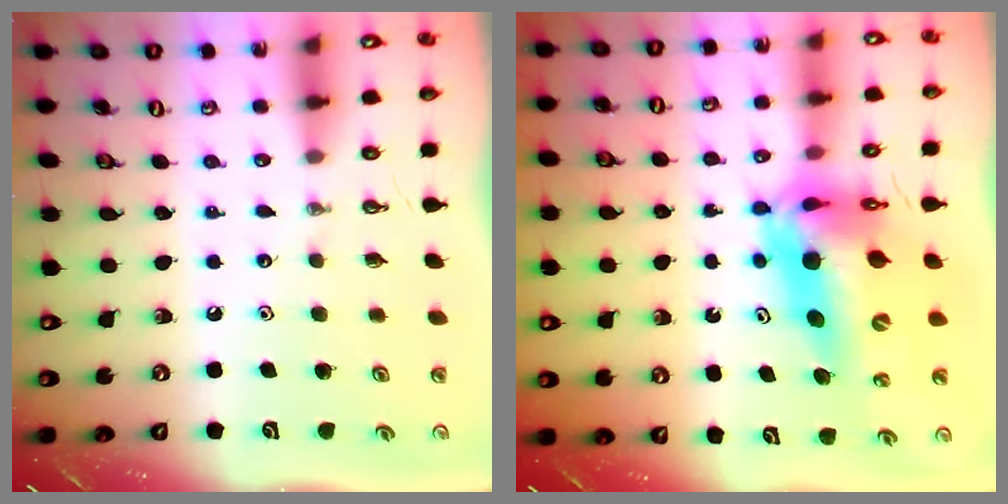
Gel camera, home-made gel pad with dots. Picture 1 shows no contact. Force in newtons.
{"total": 16.4, "press": 16.3, "slide": 1.6}